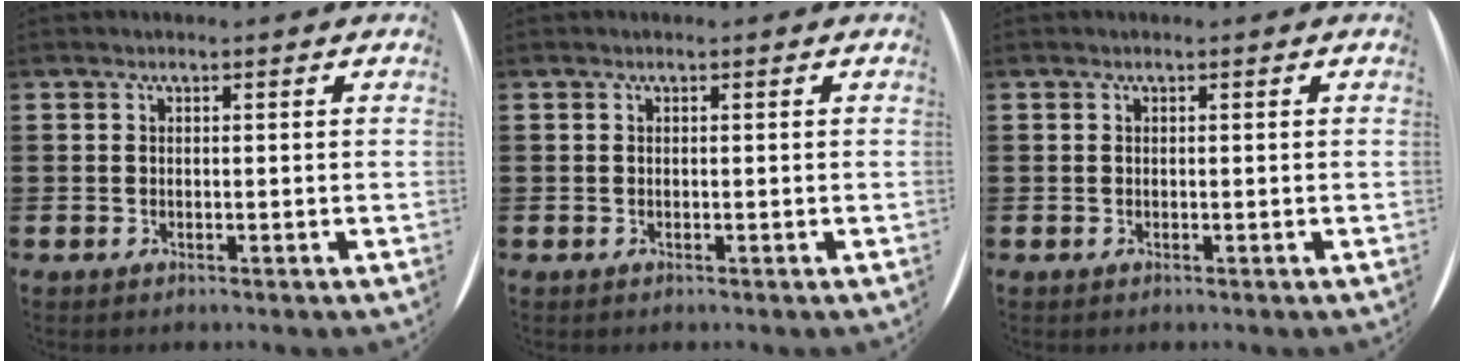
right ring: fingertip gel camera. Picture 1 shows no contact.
{"total": 0.0}
{"total": 0.0}